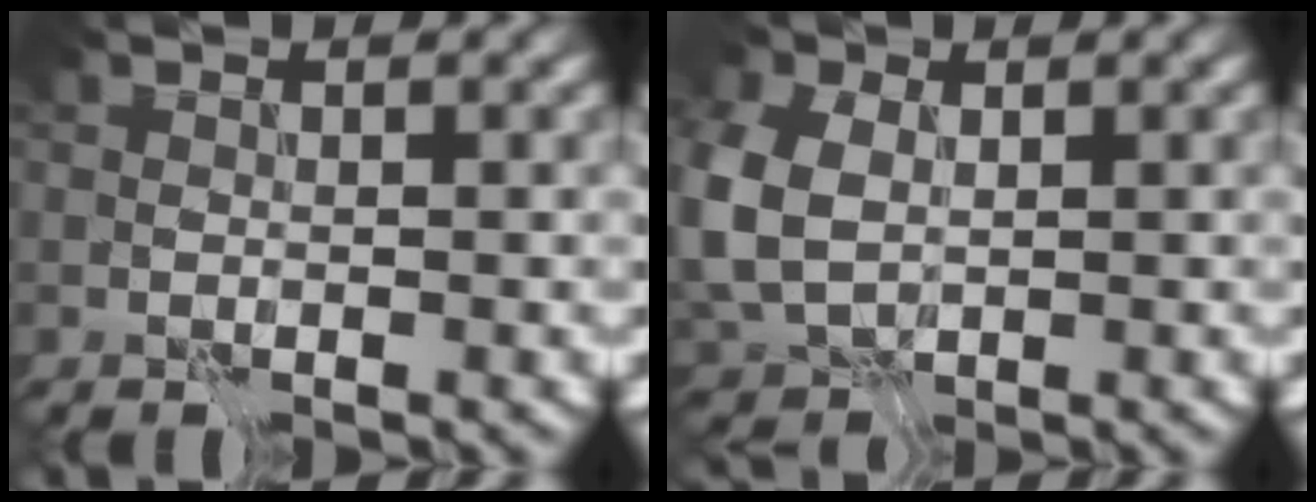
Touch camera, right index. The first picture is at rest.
{"total": 7.6, "force": [0.5, 6.0, 4.7], "torque": [-0.140, -0.005, 0.017]}